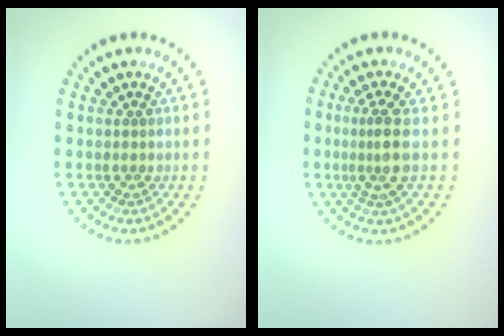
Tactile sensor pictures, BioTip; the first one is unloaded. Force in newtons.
{"total": 2.5, "press": 1.9, "slide": 1.7}